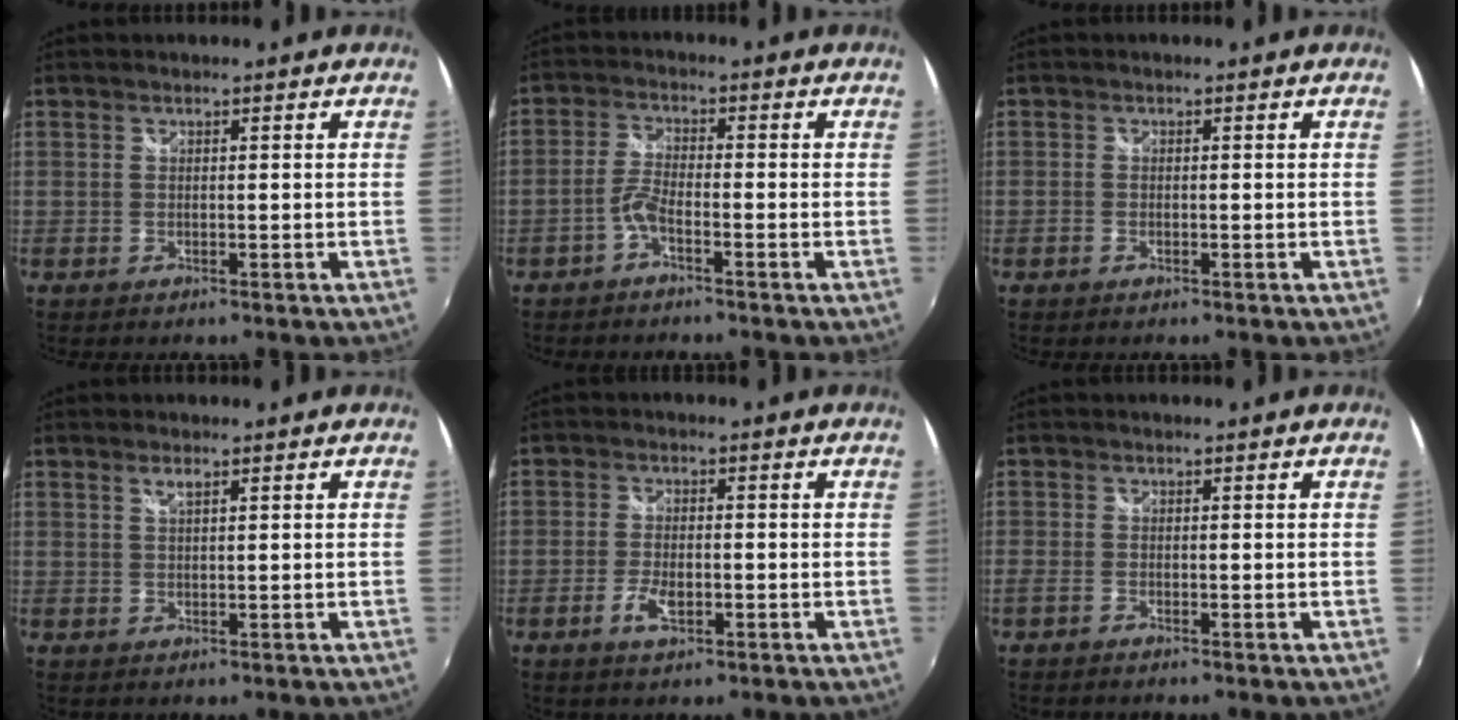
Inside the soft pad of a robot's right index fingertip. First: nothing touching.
{"total": 3.0, "force": [-2.0, 0.5, 2.2], "torque": [-0.059, 0.009, -0.042]}
{"total": 0.6, "force": [-0.4, 0.4, 0.2], "torque": [-0.005, 0.000, -0.009]}
{"total": 1.3, "force": [0.8, 0.3, 1.0], "torque": [-0.019, 0.002, 0.013]}
{"total": 4.0, "force": [-1.6, 1.8, 3.1], "torque": [-0.071, -0.001, -0.031]}
{"total": 1.2, "force": [-1.0, 0.4, 0.6], "torque": [-0.015, -0.004, -0.022]}